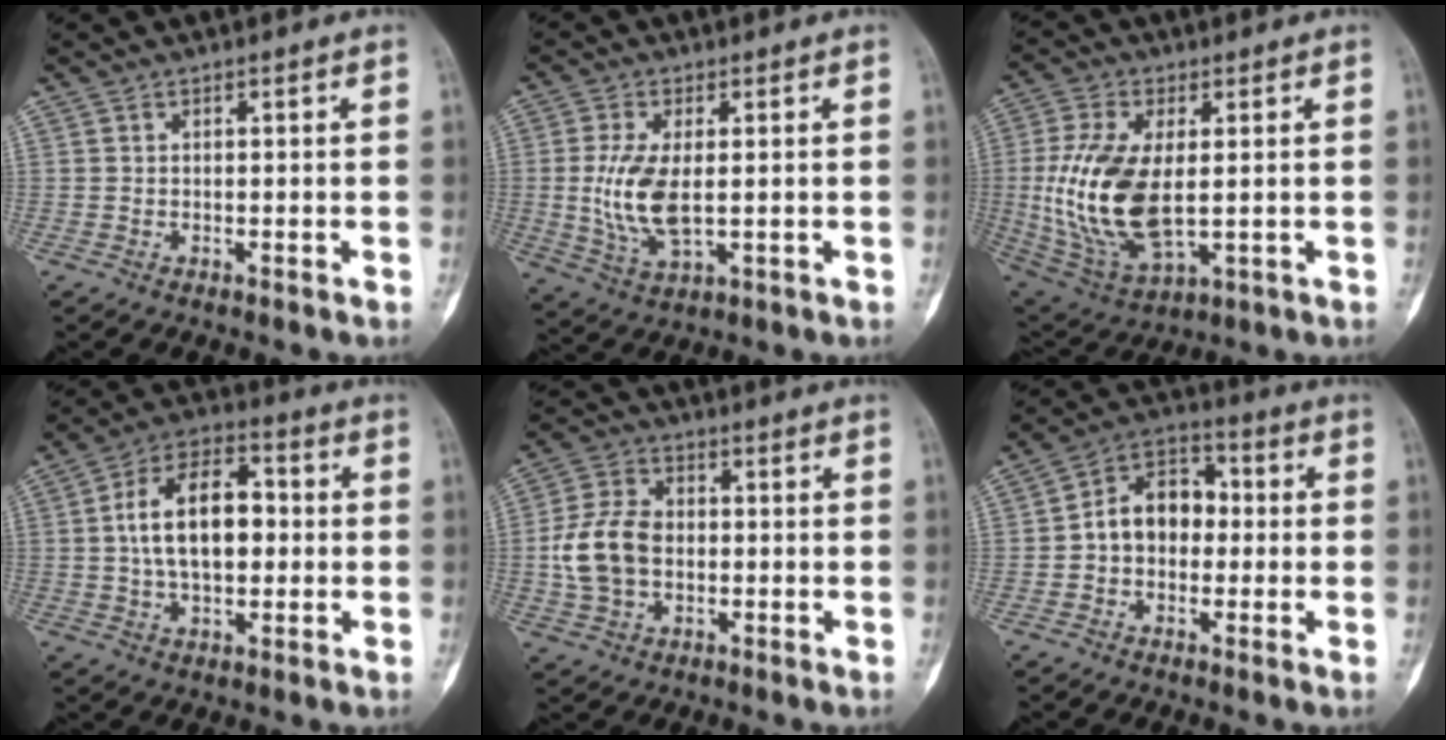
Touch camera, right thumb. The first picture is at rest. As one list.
[{"total": 9.8, "force": [0.1, 4.7, 8.6], "torque": [-0.181, -0.012, 0.013]}, {"total": 17.4, "force": [0.3, 8.9, 14.9], "torque": [-0.311, -0.012, 0.021]}, {"total": 14.7, "force": [0.8, 8.5, 11.9], "torque": [-0.188, 0.025, 0.008]}, {"total": 10.9, "force": [-0.8, 7.8, 7.5], "torque": [-0.139, 0.018, -0.017]}, {"total": 10.3, "force": [-0.3, 7.5, 7.0], "torque": [-0.084, 0.037, -0.019]}]